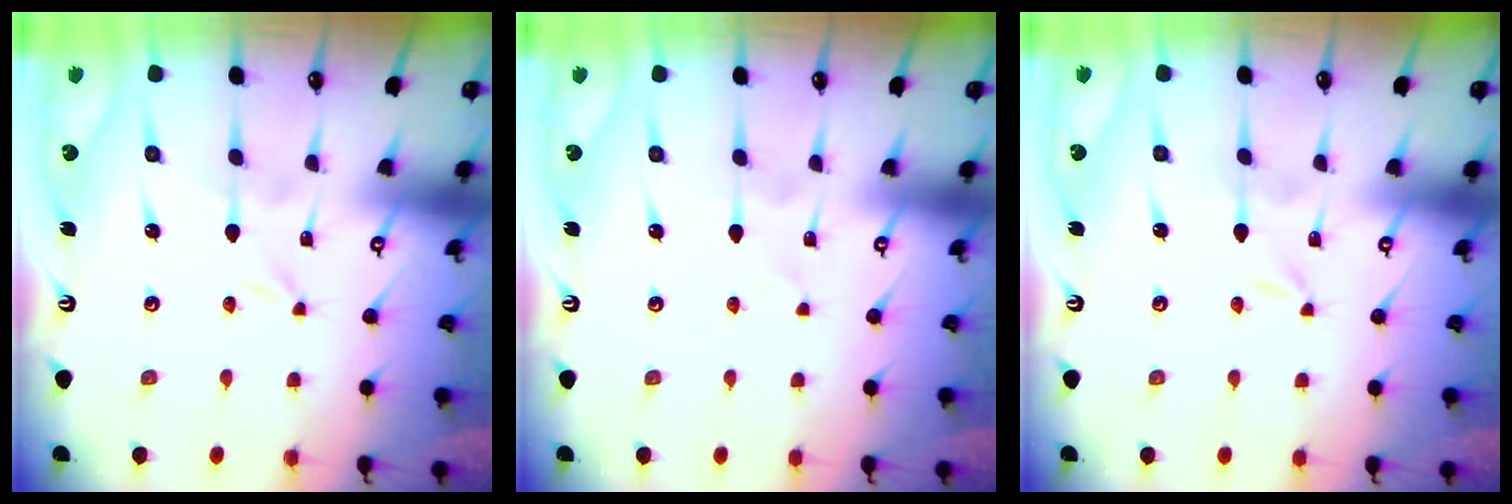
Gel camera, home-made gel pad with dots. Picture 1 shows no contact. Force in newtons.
{"total": 0.6, "press": 0.6, "slide": 0.1}
{"total": 0.6, "press": 0.6, "slide": 0.1}